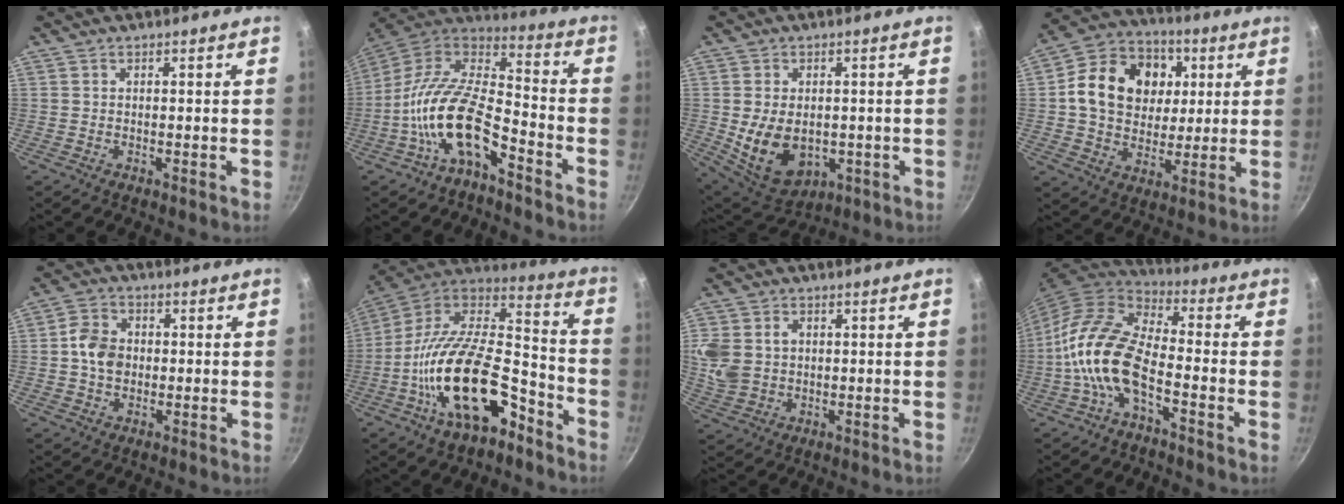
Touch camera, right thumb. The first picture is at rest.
{"total": 17.3, "force": [-7.8, 7.9, 13.2], "torque": [-0.237, 0.069, -0.161]}
{"total": 12.1, "force": [-1.1, 8.5, 8.6], "torque": [-0.129, -0.013, 0.005]}
{"total": 18.0, "force": [3.4, 14.3, 10.3], "torque": [-0.151, 0.011, 0.050]}
{"total": 6.9, "force": [-0.1, 5.5, 4.2], "torque": [-0.059, 0.015, -0.011]}
{"total": 24.7, "force": [-10.6, 11.8, 18.9], "torque": [-0.302, 0.071, -0.193]}
{"total": 10.5, "force": [1.6, 8.6, 5.8], "torque": [-0.126, -0.003, 0.033]}
{"total": 14.3, "force": [-4.7, 7.0, 11.5], "torque": [-0.214, 0.043, -0.108]}